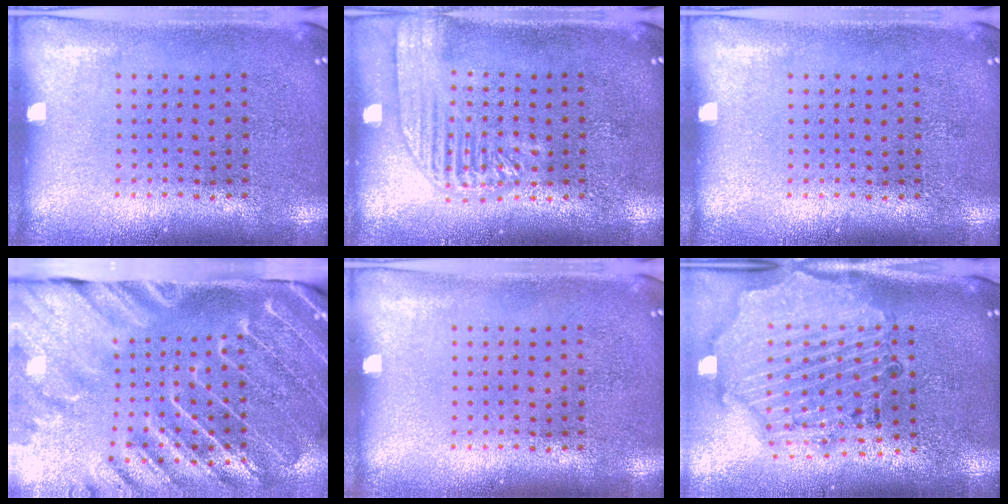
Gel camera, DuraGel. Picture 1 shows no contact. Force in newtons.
{"total": 1.8, "press": 1.7, "slide": 0.2}
{"total": 0.0}
{"total": 4.1, "press": 3.3, "slide": 2.4}
{"total": 0.0}
{"total": 2.2, "press": 2.1, "slide": 0.6}